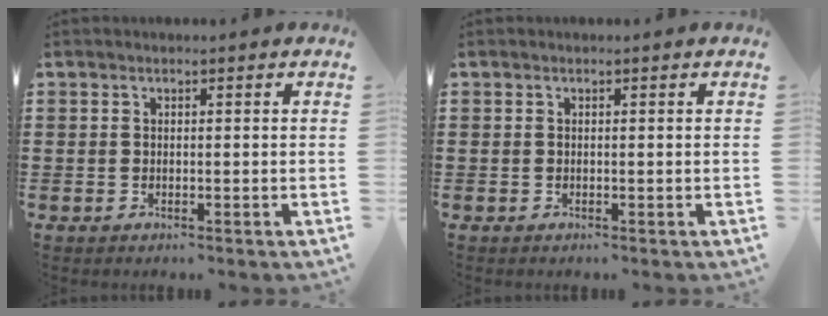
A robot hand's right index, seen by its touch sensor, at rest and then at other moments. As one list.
[{"total": 0.0}]